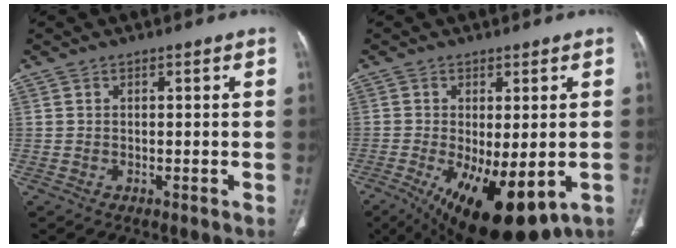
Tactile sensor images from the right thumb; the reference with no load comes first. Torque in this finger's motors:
{"motor_torque": [0.10, 1.33, 0.07, -0.24, 0.16]}